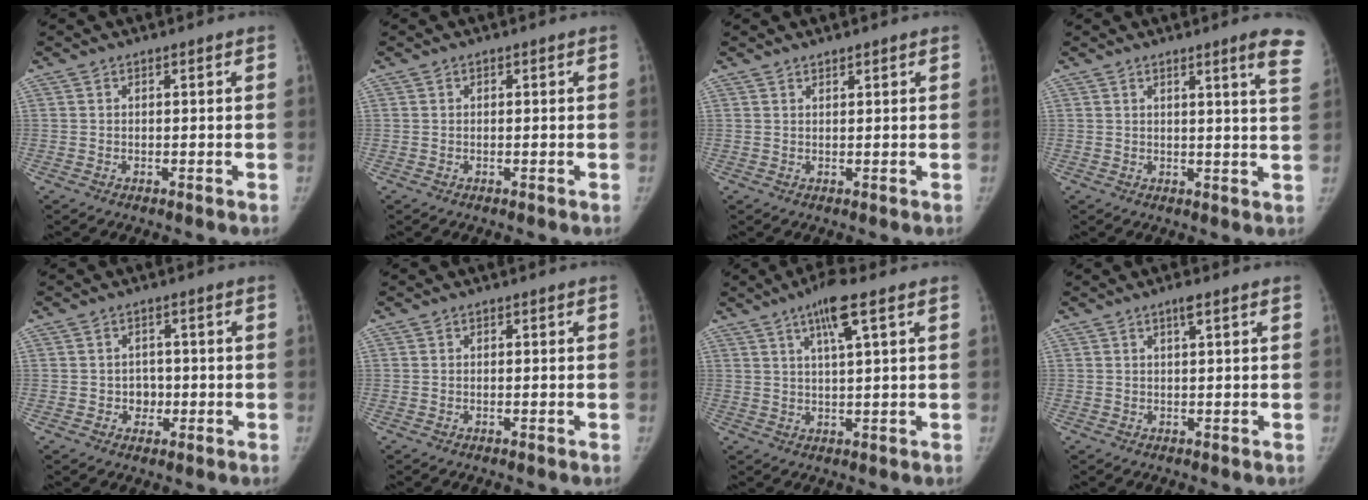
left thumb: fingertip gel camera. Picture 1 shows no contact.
{"total": 0.0}
{"total": 0.9, "force": [0.9, 0.1, 0.3], "torque": [-0.003, -0.005, 0.016]}
{"total": 7.6, "force": [4.8, -0.3, 5.9], "torque": [-0.064, -0.023, 0.046]}
{"total": 2.9, "force": [-0.5, 2.6, 1.2], "torque": [0.004, 0.007, -0.007]}
{"total": 0.0}
{"total": 6.9, "force": [3.5, 0.4, 5.9], "torque": [-0.112, -0.009, 0.063]}
{"total": 1.8, "force": [0.9, 0.0, 1.5], "torque": [-0.030, 0.000, 0.017]}